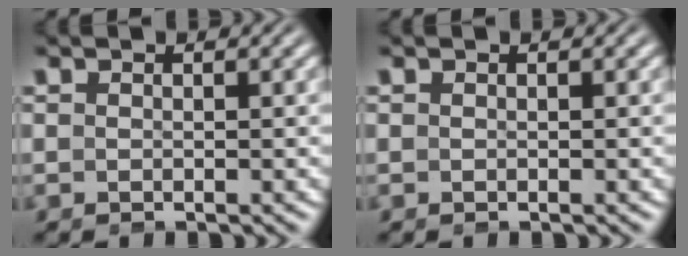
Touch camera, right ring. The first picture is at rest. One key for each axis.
{"total": 0.0}